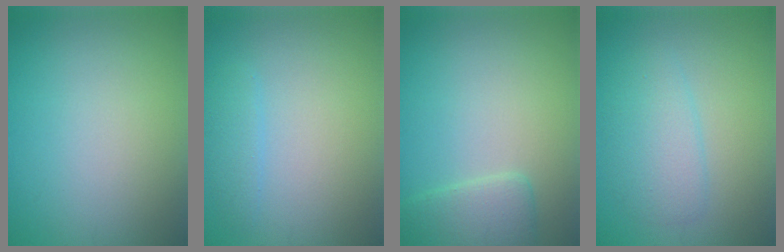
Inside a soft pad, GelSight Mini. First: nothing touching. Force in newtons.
{"total": 1.4, "press": 1.4, "slide": 0.1}
{"total": 2.9, "press": 2.9, "slide": 0.3}
{"total": 3.0, "press": 3.0, "slide": 0.2}